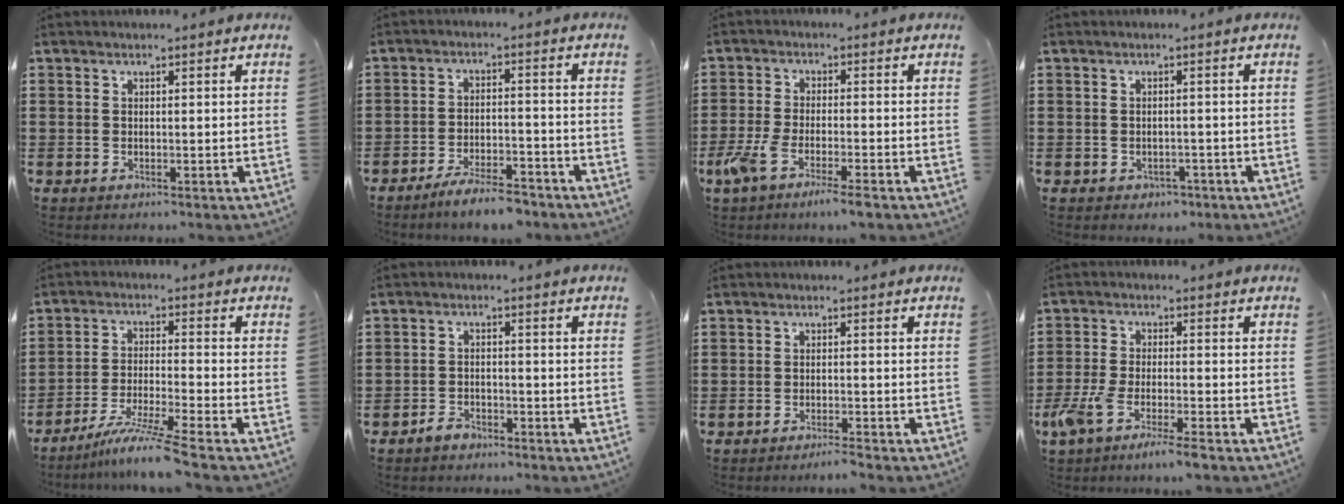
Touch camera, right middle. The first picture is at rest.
{"total": 5.6, "force": [-5.0, 0.6, 2.5], "torque": [-0.045, -0.001, -0.094]}
{"total": 5.4, "force": [-3.7, 0.5, 4.0], "torque": [-0.090, -0.016, -0.070]}
{"total": 1.0, "force": [-0.8, 0.6, 0.0], "torque": [-0.005, 0.001, -0.020]}
{"total": 7.1, "force": [-5.8, -0.7, 4.0], "torque": [-0.076, -0.020, -0.112]}
{"total": 2.3, "force": [-2.0, 0.9, 0.5], "torque": [-0.015, 0.003, -0.042]}
{"total": 1.7, "force": [-1.5, -0.2, 0.6], "torque": [-0.010, -0.001, -0.029]}
{"total": 5.8, "force": [-4.3, 0.3, 3.9], "torque": [-0.090, -0.019, -0.081]}